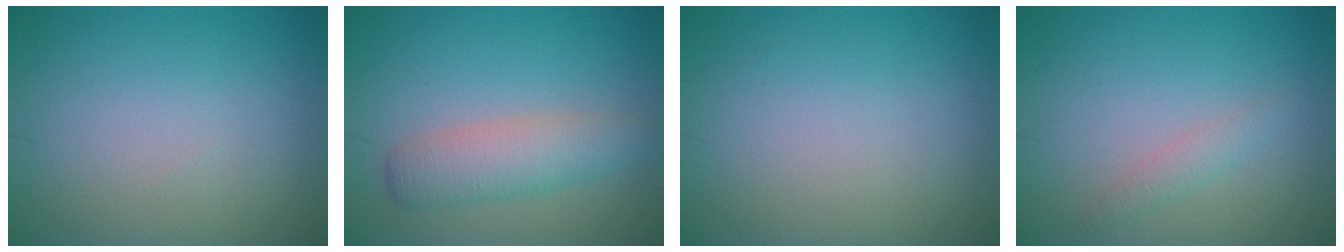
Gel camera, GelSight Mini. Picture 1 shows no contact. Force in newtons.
{"total": 3.9, "press": 3.9, "slide": 0.2}
{"total": 0.0}
{"total": 1.2, "press": 1.2, "slide": 0.0}